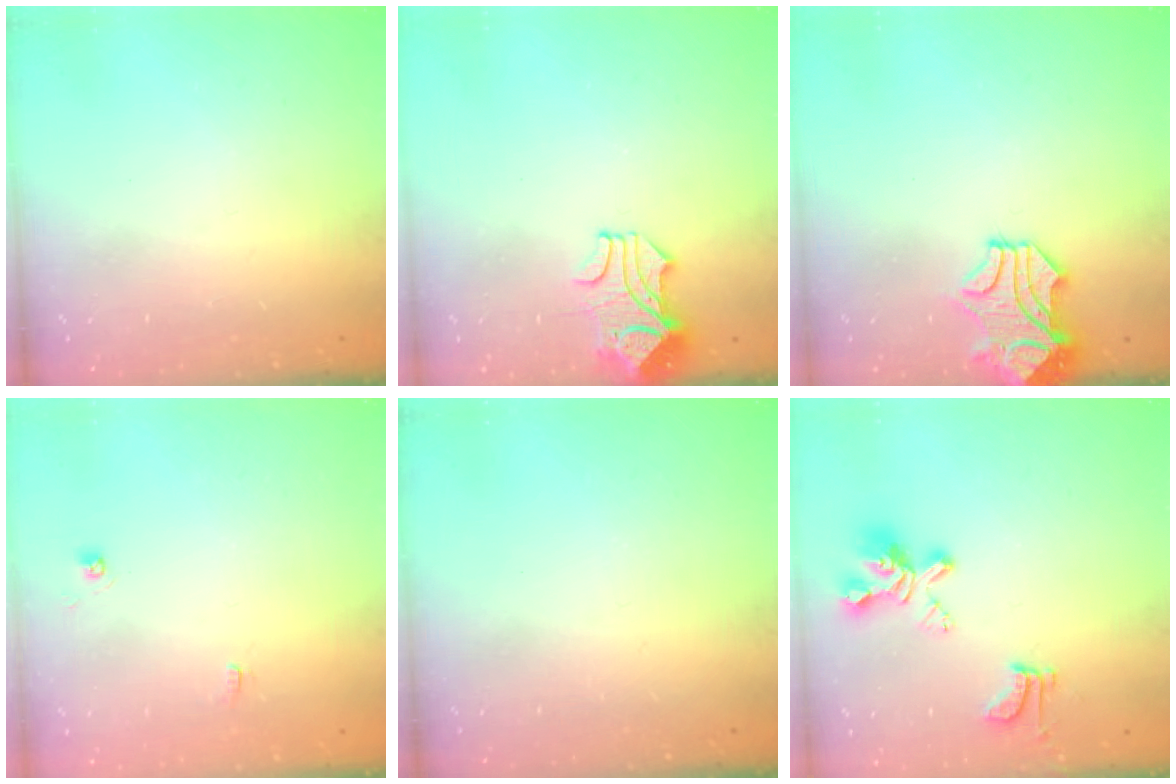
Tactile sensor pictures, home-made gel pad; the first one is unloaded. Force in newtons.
{"total": 1.8, "press": 1.4, "slide": 1.0}
{"total": 1.0, "press": 0.3, "slide": 0.9}
{"total": 2.6, "press": 2.5, "slide": 0.3}
{"total": 0.0}
{"total": 7.5, "press": 7.3, "slide": 1.6}